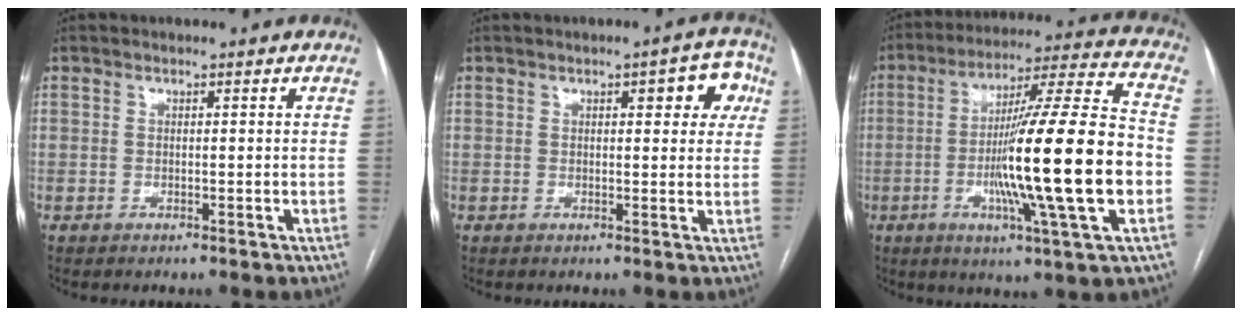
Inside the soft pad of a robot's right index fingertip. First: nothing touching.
{"total": 5.6, "force": [2.1, 2.0, 4.8], "torque": [-0.043, 0.015, 0.018]}
{"total": 22.2, "force": [-4.0, -0.3, 21.9], "torque": [-0.351, -0.008, -0.076]}